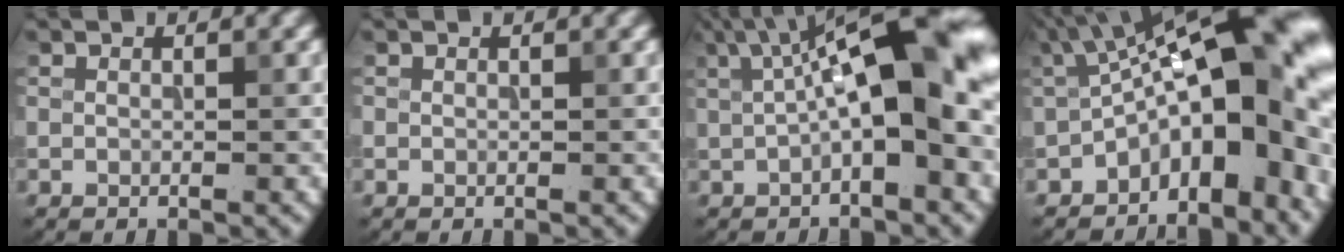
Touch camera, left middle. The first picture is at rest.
{"total": 0.0}
{"total": 11.9, "force": [2.0, 3.5, 11.1], "torque": [-0.162, 0.026, 0.023]}
{"total": 15.4, "force": [-1.5, 6.0, 14.1], "torque": [-0.174, 0.042, -0.032]}